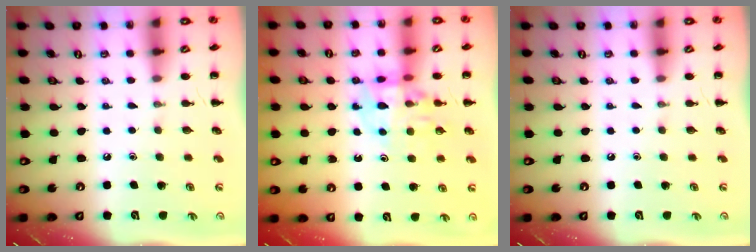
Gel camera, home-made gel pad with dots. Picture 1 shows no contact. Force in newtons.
{"total": 11.4, "press": 11.1, "slide": 2.5}
{"total": 0.0}